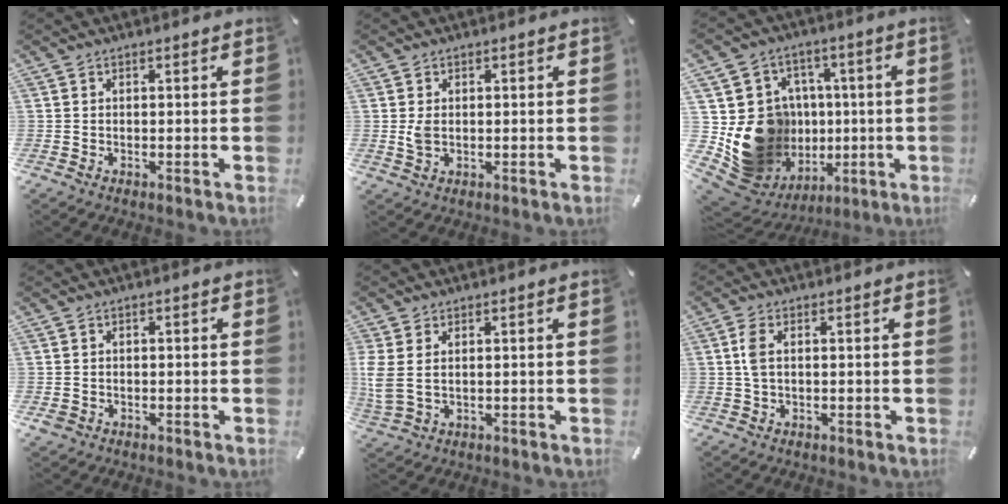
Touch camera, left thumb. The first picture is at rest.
{"total": 2.5, "force": [0.1, 1.7, 1.8], "torque": [-0.029, -0.001, 0.001]}
{"total": 19.1, "force": [-1.1, 17.6, 7.4], "torque": [-0.126, -0.015, 0.038]}
{"total": 1.6, "force": [-0.6, 1.4, 0.4], "torque": [-0.007, 0.005, -0.013]}
{"total": 4.8, "force": [0.9, 2.9, 3.7], "torque": [-0.091, -0.003, 0.016]}
{"total": 3.4, "force": [0.5, 1.5, 3.0], "torque": [-0.077, 0.000, 0.003]}